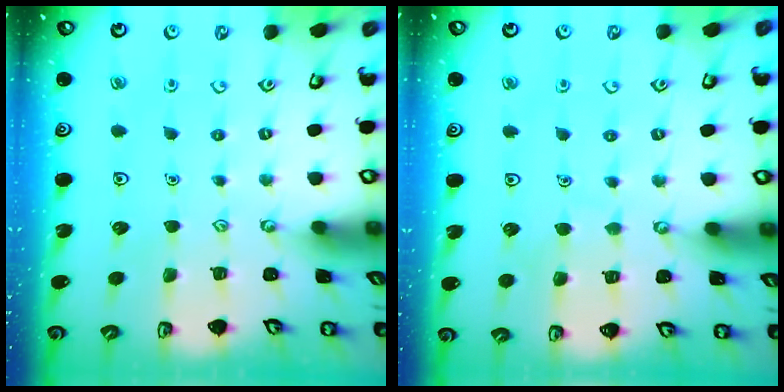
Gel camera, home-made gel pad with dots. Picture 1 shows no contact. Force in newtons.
{"total": 3.5, "press": 3.5, "slide": 0.2}